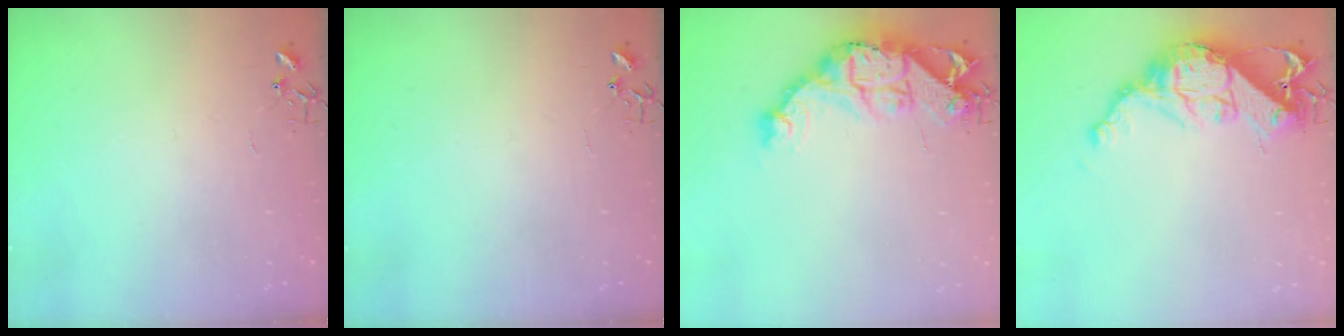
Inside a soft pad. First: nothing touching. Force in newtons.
{"total": 0.0}
{"total": 18.1, "press": 18.0, "slide": 2.0}
{"total": 15.3, "press": 15.3, "slide": 1.0}